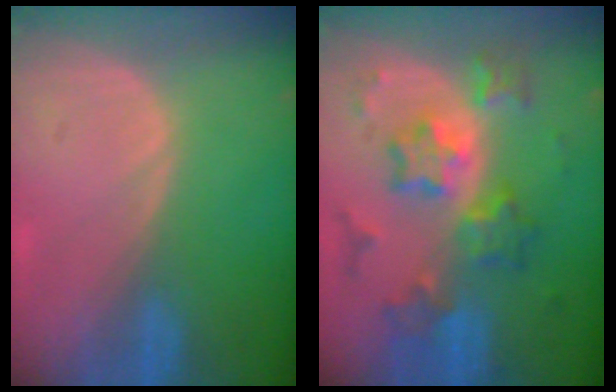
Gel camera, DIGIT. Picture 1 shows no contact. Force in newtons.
{"total": 9.1, "press": 9.1, "slide": 0.8}